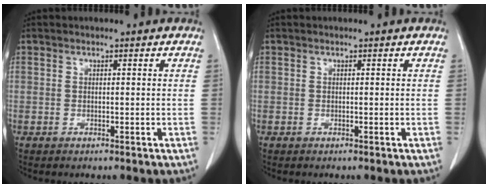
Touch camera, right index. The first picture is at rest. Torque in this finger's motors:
{"motor_torque": [0.00, 0.00, 0.00, 0.00]}